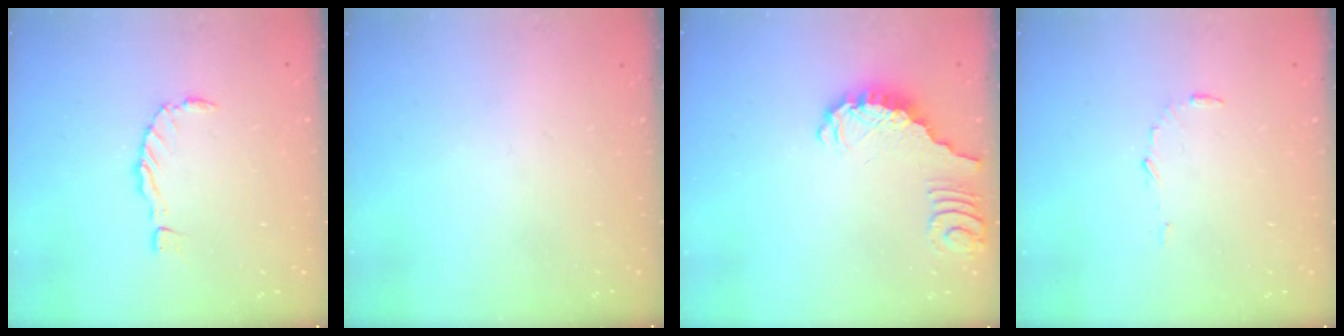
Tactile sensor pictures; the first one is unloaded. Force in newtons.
{"total": 0.0}
{"total": 1.2, "press": 1.2, "slide": 0.2}
{"total": 5.2, "press": 5.2, "slide": 0.5}